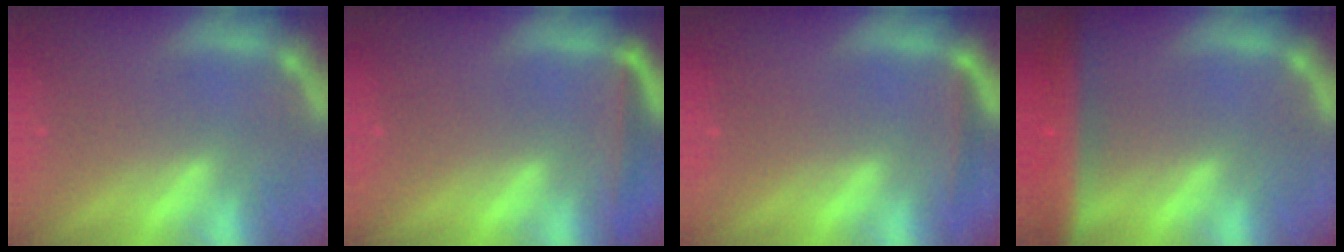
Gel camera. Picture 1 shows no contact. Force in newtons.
{"total": 2.5}
{"total": 1.4}
{"total": 7.0}